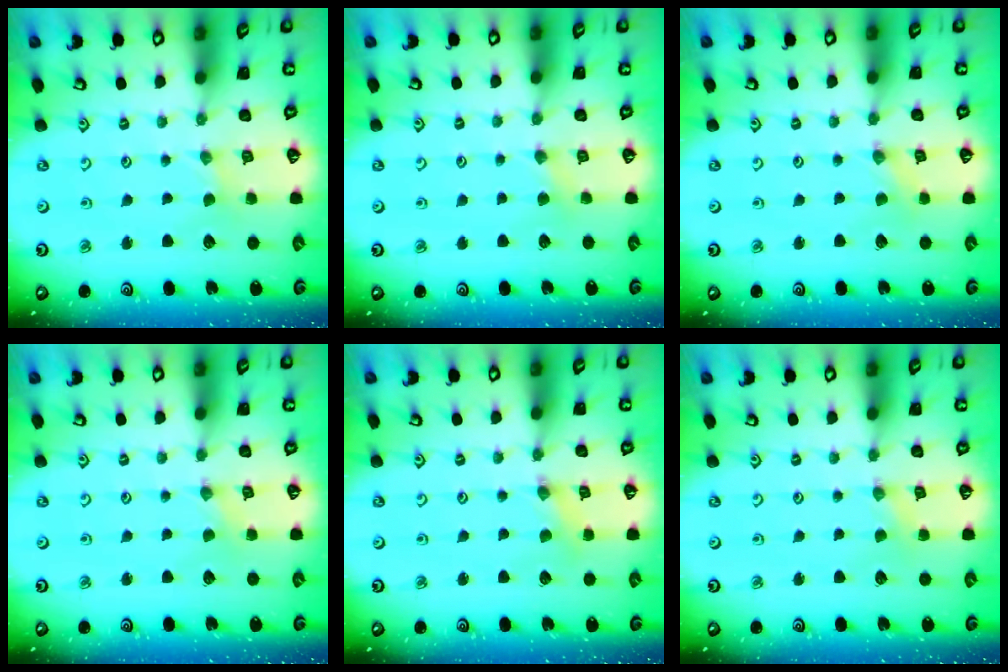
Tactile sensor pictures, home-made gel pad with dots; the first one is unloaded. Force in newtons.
{"total": 2.3, "press": 2.3, "slide": 0.4}
{"total": 0.0}
{"total": 0.7, "press": 0.7, "slide": 0.2}
{"total": 1.5, "press": 1.5, "slide": 0.1}
{"total": 1.3, "press": 1.2, "slide": 0.2}